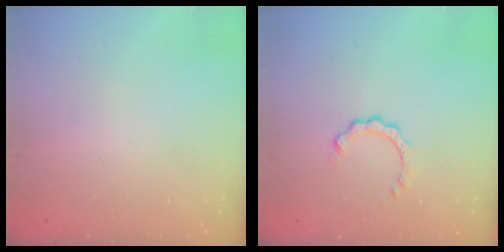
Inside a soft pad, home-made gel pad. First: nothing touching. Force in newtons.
{"total": 3.4, "press": 3.4, "slide": 0.3}